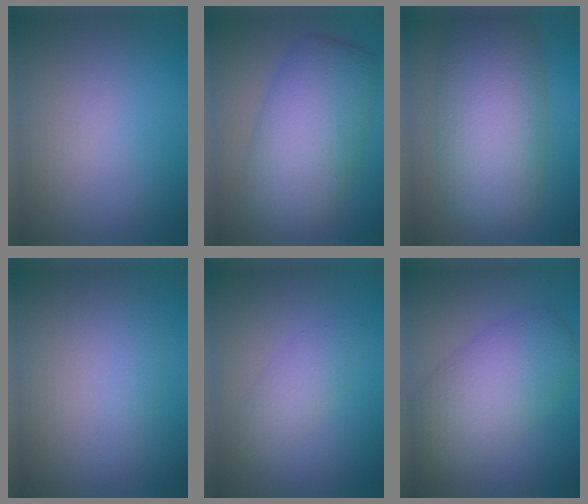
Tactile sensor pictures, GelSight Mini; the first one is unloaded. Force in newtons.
{"total": 9.4, "press": 9.4, "slide": 0.1}
{"total": 10.7, "press": 10.7, "slide": 0.4}
{"total": 0.6, "press": 0.6, "slide": 0.0}
{"total": 2.5, "press": 2.5, "slide": 0.0}
{"total": 7.9, "press": 7.9, "slide": 0.3}